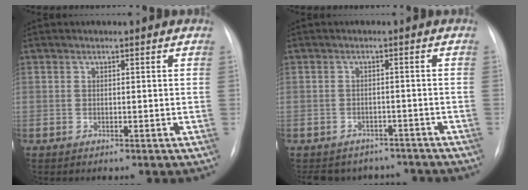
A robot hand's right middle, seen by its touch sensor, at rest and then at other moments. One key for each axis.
{"total": 8.5, "fx": -7.5, "fy": 3.9, "fz": 0.5, "tx": -0.003, "ty": 0.015, "tz": -0.087}